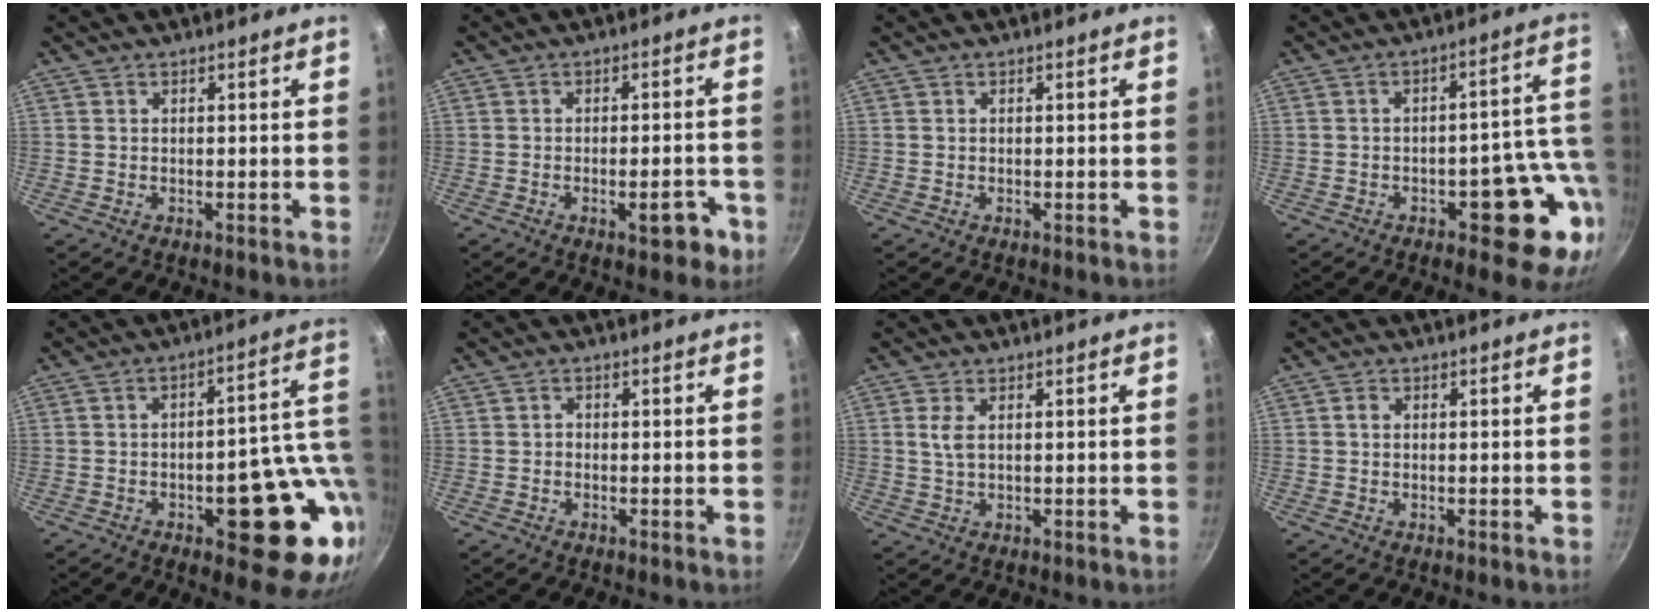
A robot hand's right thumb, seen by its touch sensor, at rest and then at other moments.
{"total": 6.3, "force": [-2.7, 2.6, 5.1], "torque": [-0.048, 0.015, -0.030]}
{"total": 0.0}
{"total": 13.6, "force": [-4.5, 6.2, 11.3], "torque": [-0.074, 0.039, -0.050]}
{"total": 19.5, "force": [-3.6, 8.4, 17.2], "torque": [-0.160, 0.017, -0.040]}
{"total": 0.8, "force": [-0.3, 0.6, 0.3], "torque": [-0.005, 0.004, -0.006]}
{"total": 2.9, "force": [0.8, 1.4, 2.5], "torque": [-0.052, -0.002, 0.018]}
{"total": 1.1, "force": [0.2, 0.9, 0.7], "torque": [-0.013, 0.004, 0.002]}